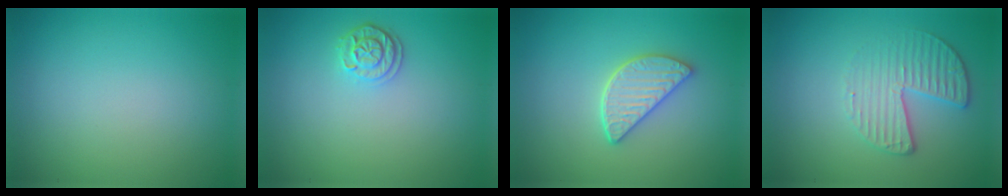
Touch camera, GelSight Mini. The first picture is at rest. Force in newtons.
{"total": 2.1, "press": 1.9, "slide": 0.9}
{"total": 3.5, "press": 3.1, "slide": 1.6}
{"total": 3.3, "press": 3.0, "slide": 1.5}